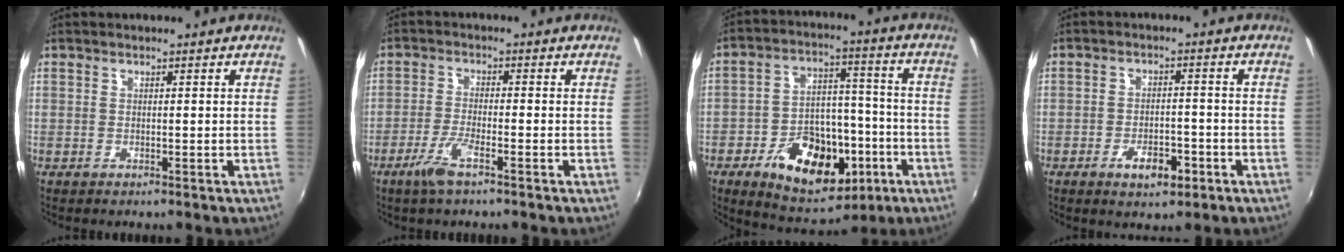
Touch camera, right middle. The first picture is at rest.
{"total": 5.0, "force": [-3.3, 0.5, 3.8], "torque": [-0.091, -0.007, -0.066]}
{"total": 17.9, "force": [-8.1, 10.7, 11.8], "torque": [-0.224, 0.018, -0.109]}
{"total": 5.5, "force": [-3.0, 2.7, 3.8], "torque": [-0.076, -0.002, -0.043]}